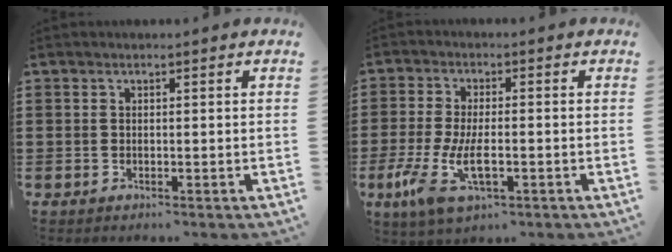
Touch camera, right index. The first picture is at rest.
{"total": 8.6, "force": [-2.6, 3.2, 7.5], "torque": [-0.171, -0.017, -0.047]}